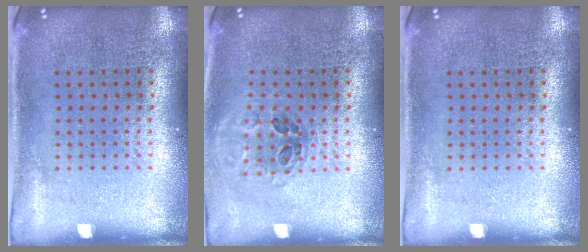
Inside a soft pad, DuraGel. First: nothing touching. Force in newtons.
{"total": 1.0, "press": 1.0, "slide": 0.3}
{"total": 0.0}